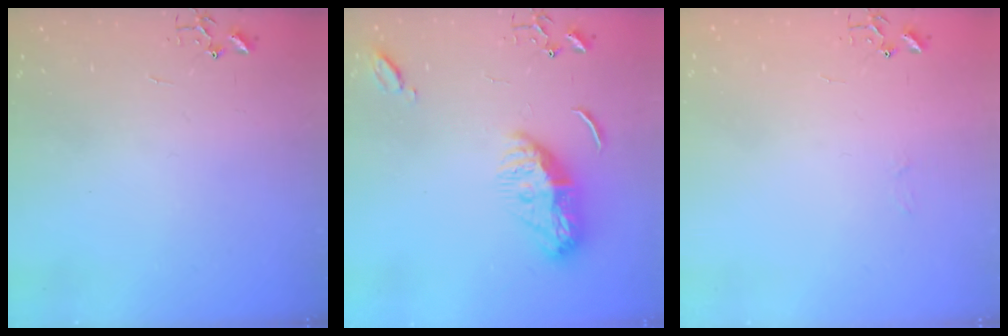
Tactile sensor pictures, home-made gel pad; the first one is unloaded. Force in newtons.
{"total": 11.1, "press": 11.0, "slide": 1.0}
{"total": 3.0, "press": 3.0, "slide": 0.3}